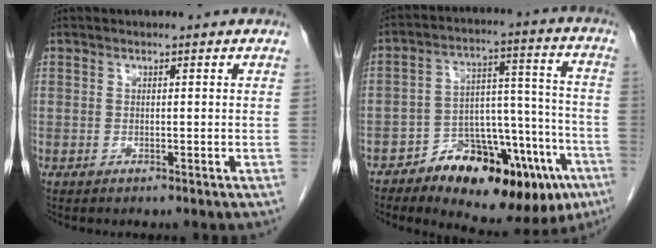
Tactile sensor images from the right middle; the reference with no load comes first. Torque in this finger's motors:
{"motor_torque": [1.07, -1.06, 0.43, 0.07]}